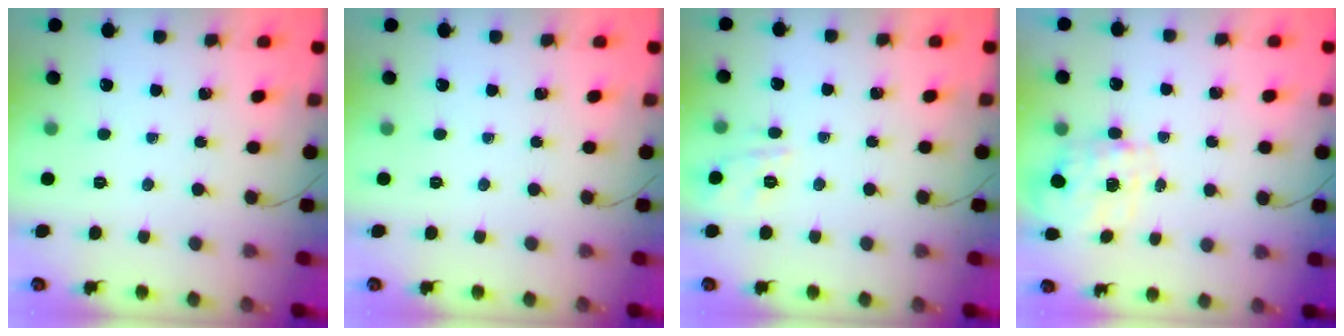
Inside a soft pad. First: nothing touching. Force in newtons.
{"total": 0.0}
{"total": 2.1, "press": 1.6, "slide": 1.5}
{"total": 3.9, "press": 3.8, "slide": 0.9}